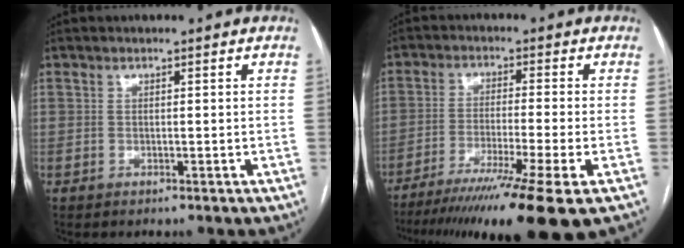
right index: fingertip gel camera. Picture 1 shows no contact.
{"total": 16.1, "force": [-11.5, -1.7, 11.2], "torque": [-0.157, -0.048, -0.183]}